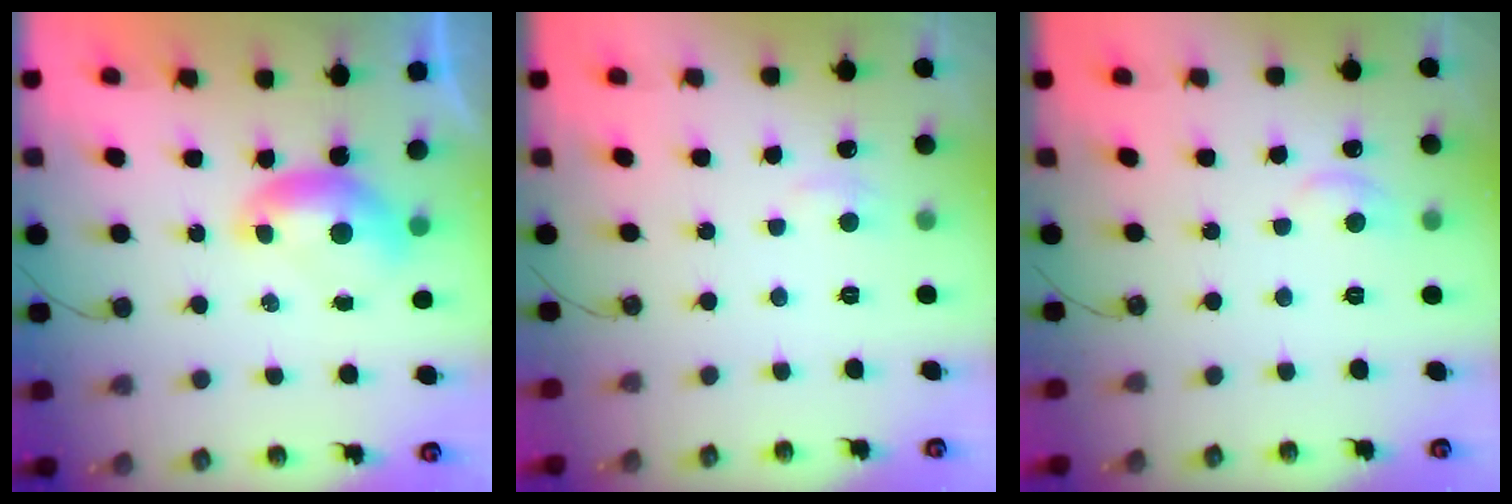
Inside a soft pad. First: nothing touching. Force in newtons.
{"total": 2.2, "press": 2.1, "slide": 0.6}
{"total": 1.2, "press": 0.5, "slide": 1.1}